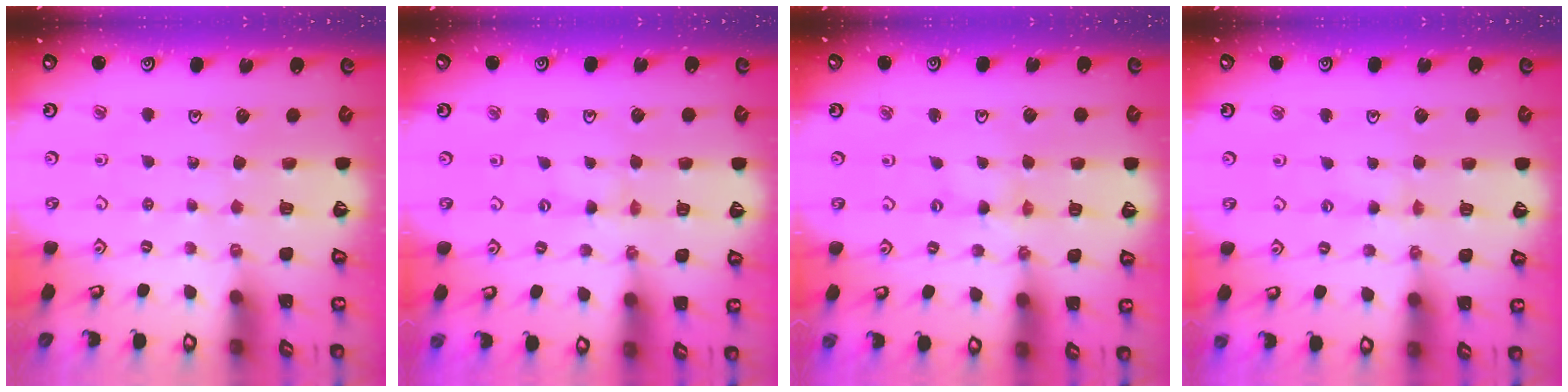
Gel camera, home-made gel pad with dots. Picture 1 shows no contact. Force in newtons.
{"total": 0.0}
{"total": 0.0}
{"total": 2.5, "press": 2.5, "slide": 0.3}